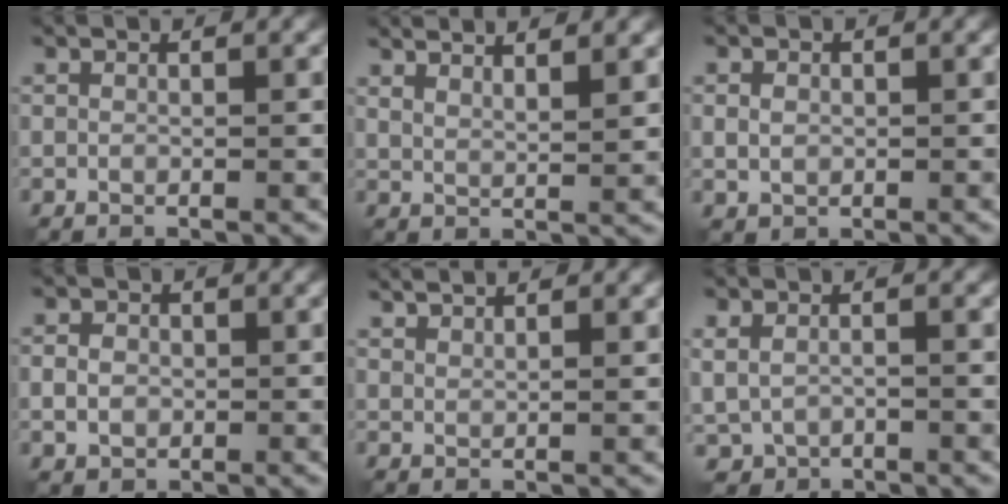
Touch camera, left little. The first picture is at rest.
{"total": 4.2, "force": [3.2, 1.0, 2.6], "torque": [-0.028, 0.012, 0.035]}
{"total": 1.5, "force": [-0.3, 1.2, 0.8], "torque": [-0.016, -0.002, -0.003]}
{"total": 2.3, "force": [-0.6, 2.0, 1.1], "torque": [-0.022, -0.003, -0.013]}
{"total": 1.9, "force": [1.6, 0.4, 0.9], "torque": [-0.007, 0.003, 0.023]}
{"total": 2.9, "force": [-0.6, 2.1, 1.9], "torque": [-0.040, -0.011, -0.007]}